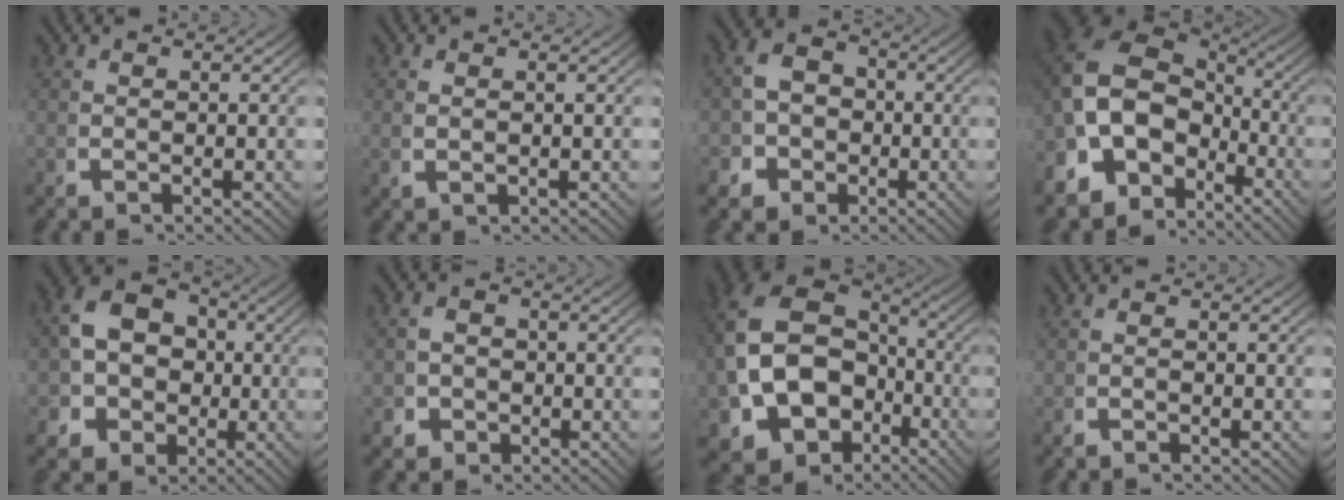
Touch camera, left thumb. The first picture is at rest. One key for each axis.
{"total": 0.8, "fx": 0.4, "fy": 0.3, "fz": 0.6, "tx": -0.019, "ty": -0.003, "tz": 0.018}
{"total": 8.1, "fx": -1.9, "fy": 7.1, "fz": 3.3, "tx": -0.063, "ty": -0.018, "tz": -0.035}
{"total": 15.9, "fx": -1.3, "fy": 11.7, "fz": 10.7, "tx": -0.247, "ty": -0.049, "tz": -0.011}
{"total": 12.0, "fx": -1.7, "fy": 10.7, "fz": 5.3, "tx": -0.119, "ty": -0.034, "tz": -0.029}
{"total": 3.1, "fx": -1.5, "fy": 2.6, "fz": 0.8, "tx": -0.010, "ty": -0.012, "tz": -0.025}
{"total": 17.3, "fx": -2.6, "fy": 13.3, "fz": 10.8, "tx": -0.259, "ty": -0.075, "tz": -0.014}
{"total": 0.6, "fx": -0.6, "fy": 0.0, "fz": 0.0, "tx": 0.002, "ty": -0.002, "tz": -0.013}